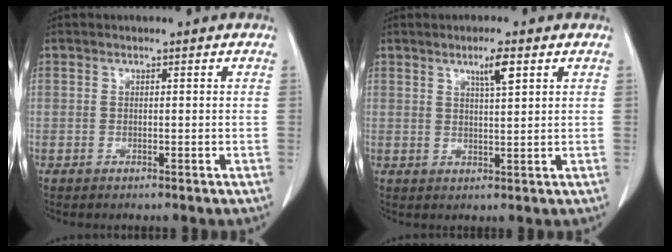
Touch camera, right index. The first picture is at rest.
{"total": 3.6, "force": [2.0, 0.2, 3.0], "torque": [-0.053, -0.002, 0.034]}